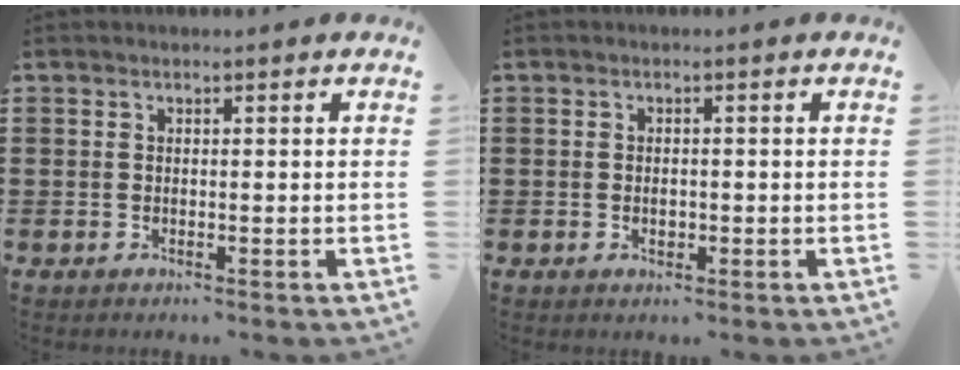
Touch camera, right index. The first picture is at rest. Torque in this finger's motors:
{"motor_torque": [0.86, 1.26, -0.02, -0.01]}